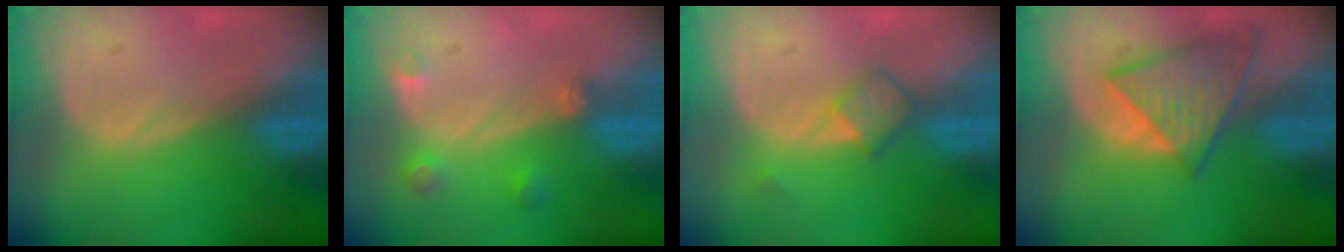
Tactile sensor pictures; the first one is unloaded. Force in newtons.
{"total": 3.0, "press": 2.9, "slide": 0.6}
{"total": 3.1, "press": 3.1, "slide": 0.2}
{"total": 8.0, "press": 7.2, "slide": 3.5}